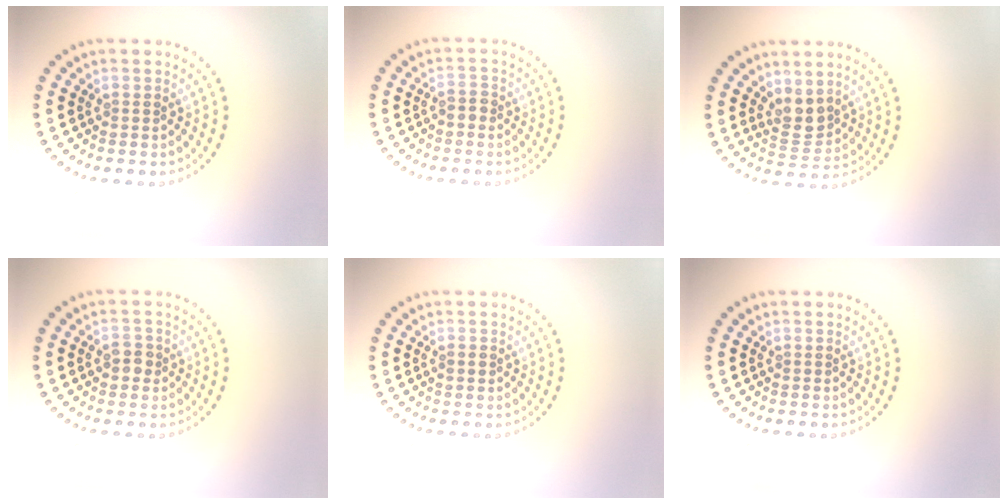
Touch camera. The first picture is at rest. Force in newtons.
{"total": 1.1, "press": 1.0, "slide": 0.5}
{"total": 2.7, "press": 2.2, "slide": 1.5}
{"total": 1.7, "press": 1.7, "slide": 0.4}
{"total": 0.8, "press": 0.8, "slide": 0.0}
{"total": 0.0}